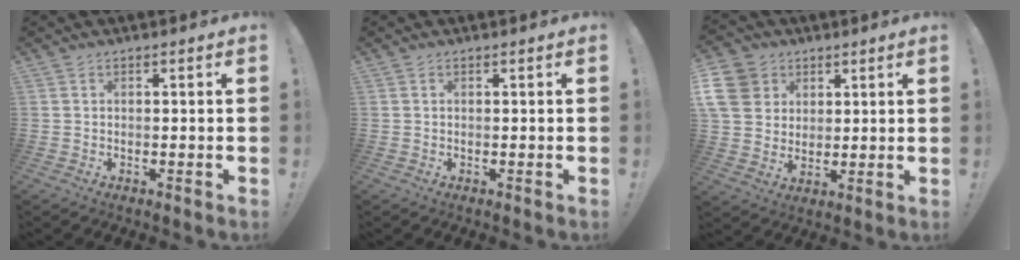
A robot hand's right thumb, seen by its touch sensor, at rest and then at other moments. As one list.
[{"total": 0.0}, {"total": 12.4, "force": [4.5, 10.4, 5.0], "torque": [-0.082, -0.018, 0.096]}]